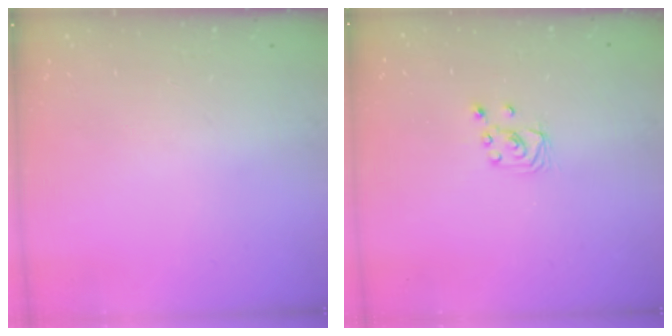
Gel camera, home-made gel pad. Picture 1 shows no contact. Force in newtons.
{"total": 3.0, "press": 3.0, "slide": 0.2}